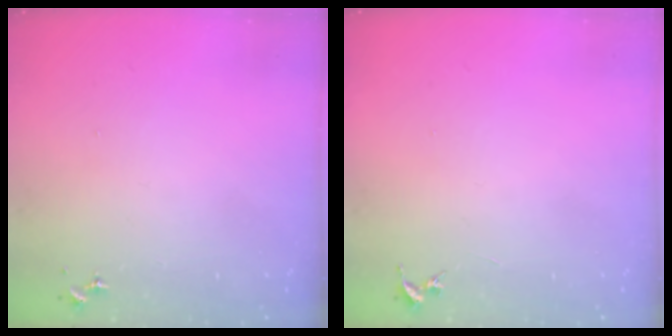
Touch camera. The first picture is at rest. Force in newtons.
{"total": 0.0}